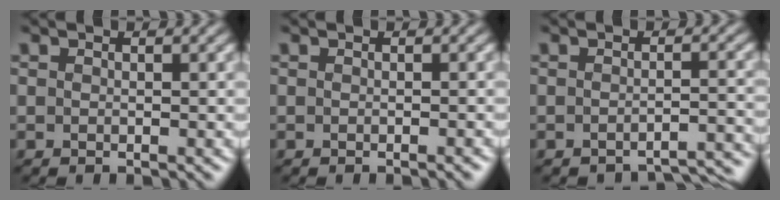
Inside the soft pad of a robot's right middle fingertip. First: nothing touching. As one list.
[{"total": 0.7, "force": [-0.4, 0.2, 0.6], "torque": [-0.007, -0.003, -0.002]}, {"total": 3.9, "force": [-3.8, 0.2, 0.5], "torque": [-0.006, -0.001, -0.041]}]